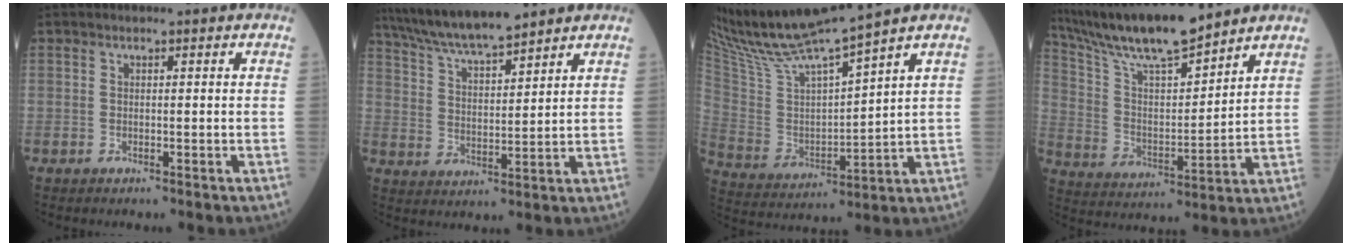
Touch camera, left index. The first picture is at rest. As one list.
[{"total": 11.4, "force": [10.0, 0.9, 5.4], "torque": [-0.101, 0.017, 0.185]}, {"total": 14.6, "force": [13.1, -1.7, 6.2], "torque": [-0.136, 0.001, 0.263]}, {"total": 15.2, "force": [13.3, 0.9, 7.2], "torque": [-0.143, 0.003, 0.249]}]